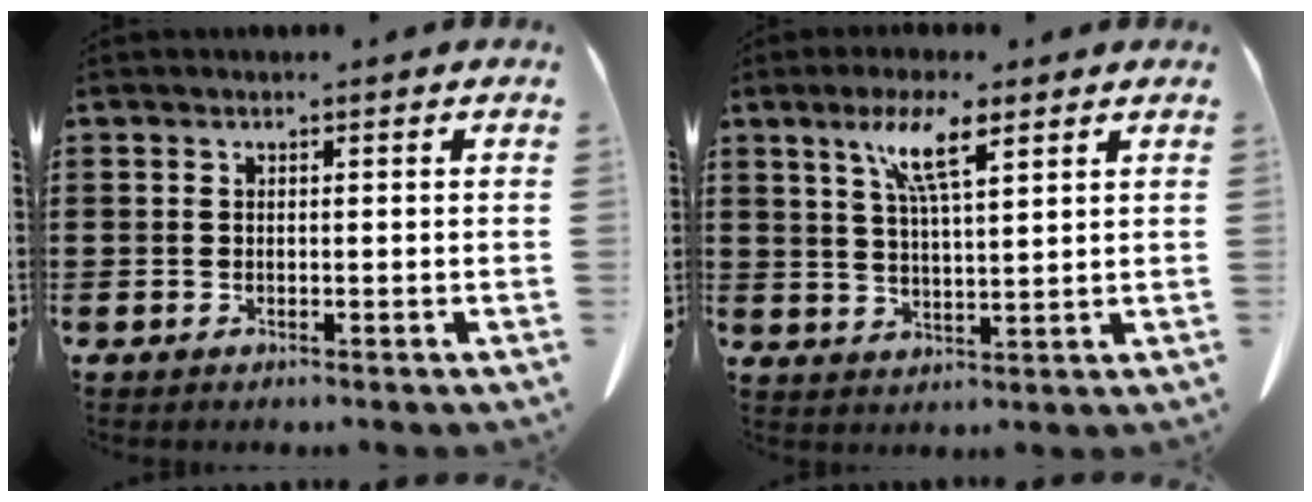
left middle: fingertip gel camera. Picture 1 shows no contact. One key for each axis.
{"total": 7.6, "fx": 4.6, "fy": 1.3, "fz": 5.9, "tx": -0.128, "ty": 0.003, "tz": 0.079}